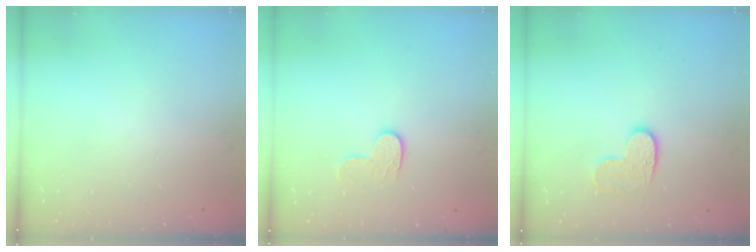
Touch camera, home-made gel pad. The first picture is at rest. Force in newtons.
{"total": 7.3, "press": 7.3, "slide": 0.2}
{"total": 7.0, "press": 7.0, "slide": 0.2}